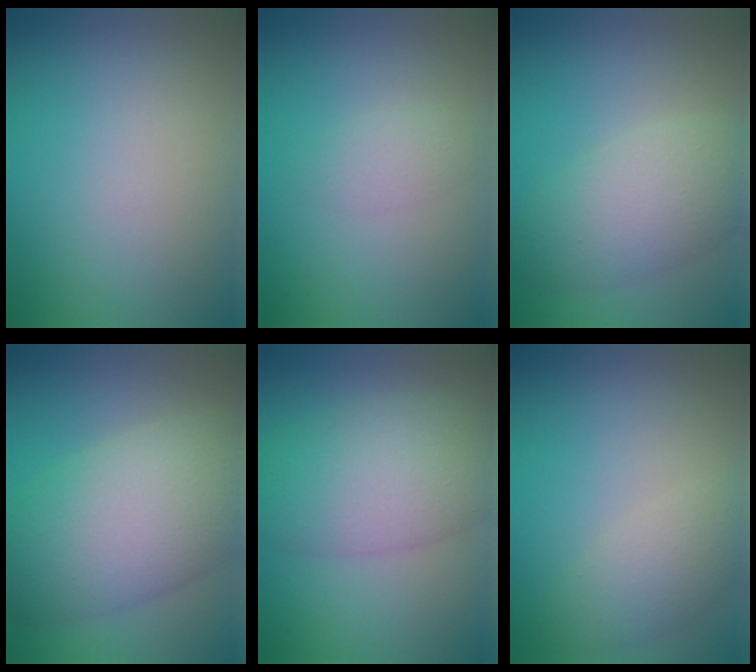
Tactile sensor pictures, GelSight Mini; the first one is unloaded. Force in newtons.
{"total": 1.4, "press": 1.4, "slide": 0.1}
{"total": 5.3, "press": 5.3, "slide": 0.3}
{"total": 10.6, "press": 10.6, "slide": 0.8}
{"total": 7.5, "press": 7.5, "slide": 0.2}
{"total": 3.0, "press": 3.0, "slide": 0.1}